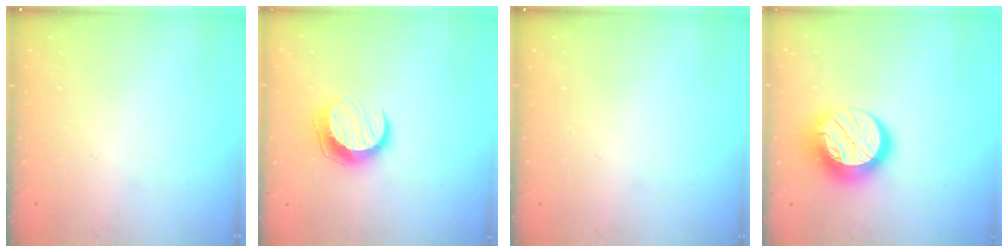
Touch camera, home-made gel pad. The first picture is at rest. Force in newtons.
{"total": 10.5, "press": 10.5, "slide": 0.4}
{"total": 0.0}
{"total": 13.9, "press": 13.9, "slide": 1.0}